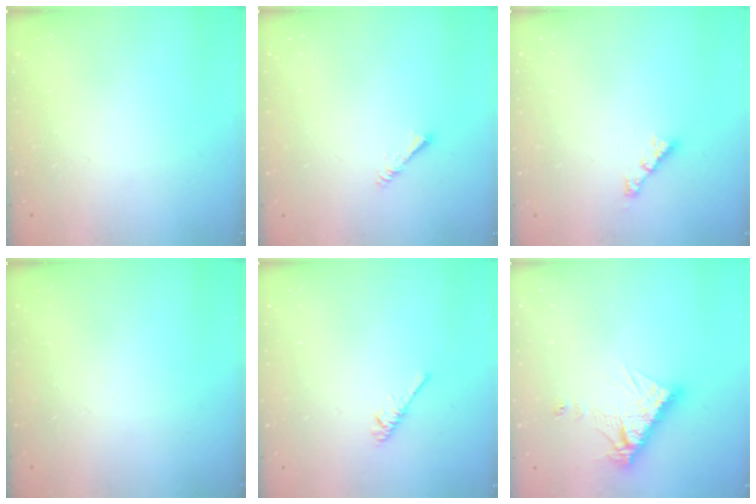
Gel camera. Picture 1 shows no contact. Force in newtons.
{"total": 1.4, "press": 1.4, "slide": 0.3}
{"total": 2.6, "press": 2.6, "slide": 0.1}
{"total": 0.0}
{"total": 1.9, "press": 1.9, "slide": 0.4}
{"total": 10.5, "press": 10.5, "slide": 0.8}